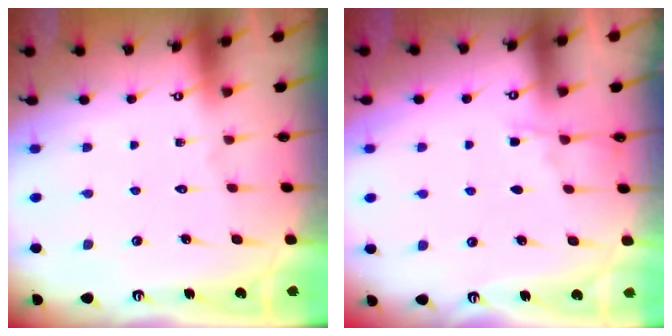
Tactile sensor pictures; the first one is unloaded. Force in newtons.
{"total": 2.9, "press": 2.9, "slide": 0.4}